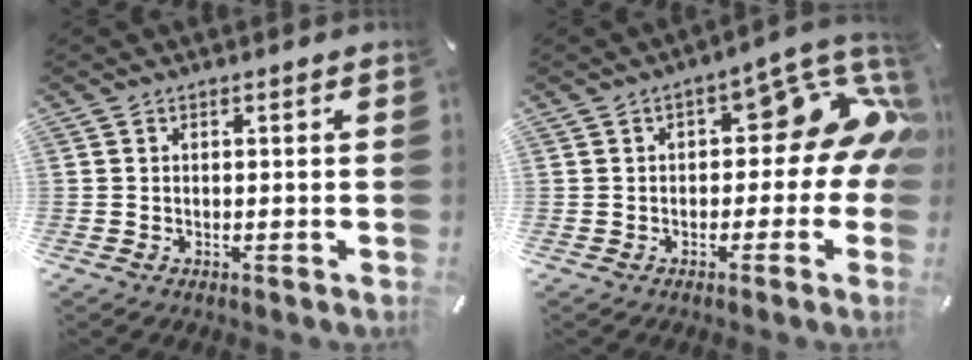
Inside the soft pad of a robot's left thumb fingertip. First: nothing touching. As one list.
[{"total": 13.9, "force": [4.0, 6.9, 11.3], "torque": [-0.129, -0.027, 0.060]}]